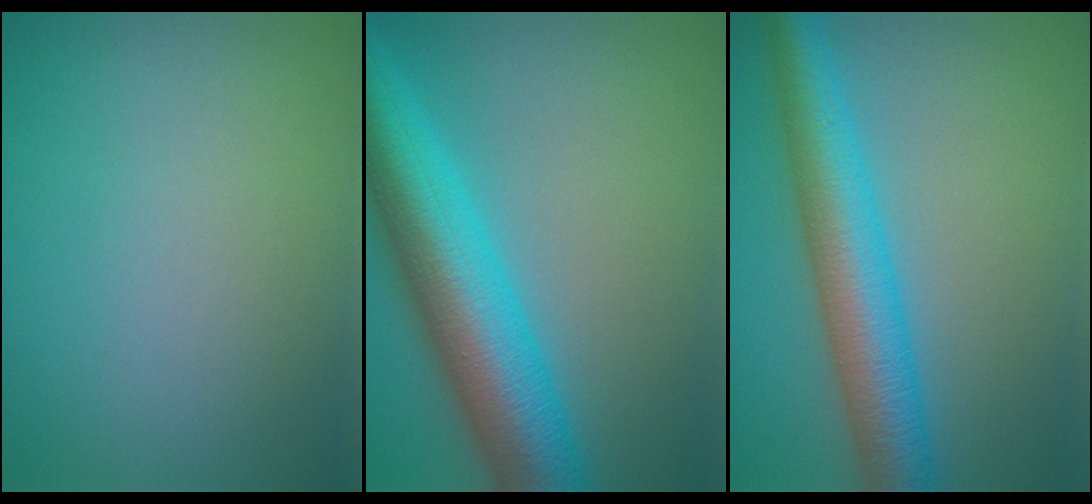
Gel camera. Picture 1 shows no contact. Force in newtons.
{"total": 11.1, "press": 11.1, "slide": 0.3}
{"total": 7.6, "press": 7.6, "slide": 0.1}